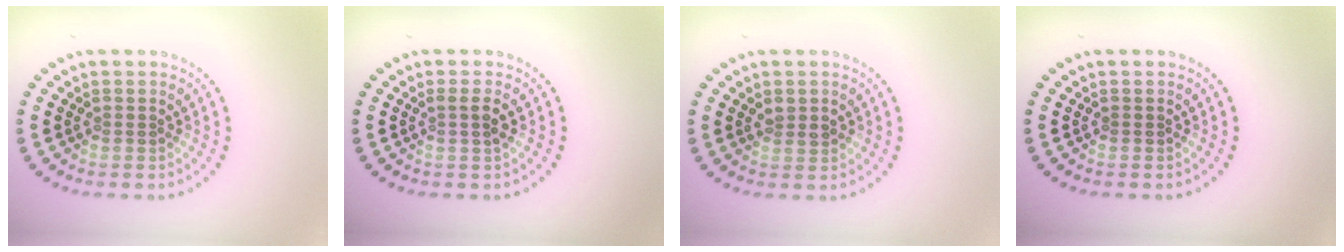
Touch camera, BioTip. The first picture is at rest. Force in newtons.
{"total": 1.3, "press": 1.1, "slide": 0.7}
{"total": 1.3, "press": 1.3, "slide": 0.3}
{"total": 0.0}